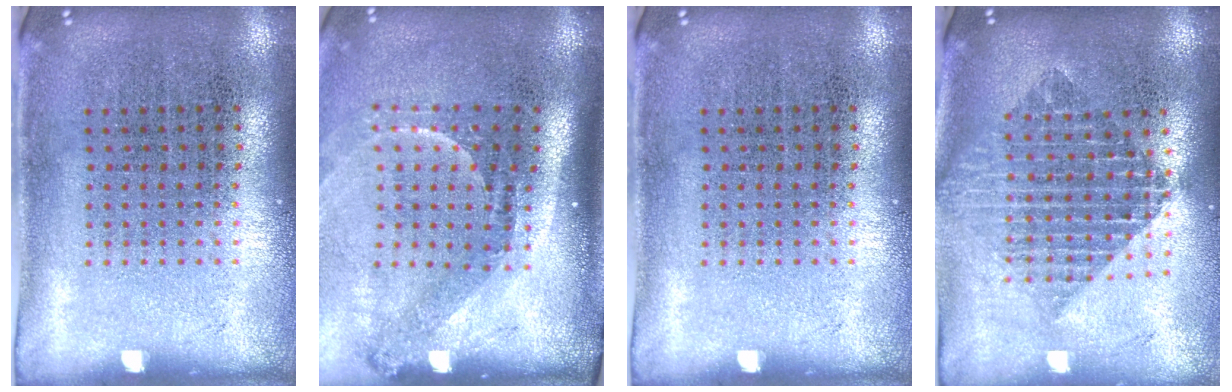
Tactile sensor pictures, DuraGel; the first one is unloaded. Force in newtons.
{"total": 2.2, "press": 1.5, "slide": 1.6}
{"total": 0.0}
{"total": 2.0, "press": 1.6, "slide": 1.3}